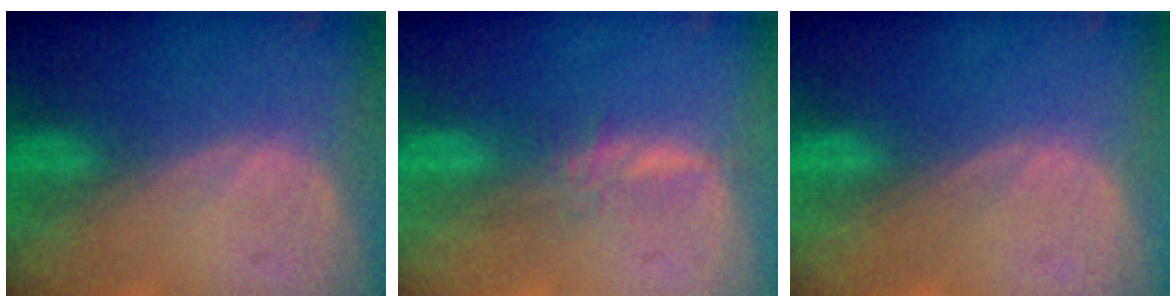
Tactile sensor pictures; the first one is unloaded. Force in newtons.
{"total": 2.4, "press": 2.4, "slide": 0.2}
{"total": 0.0}